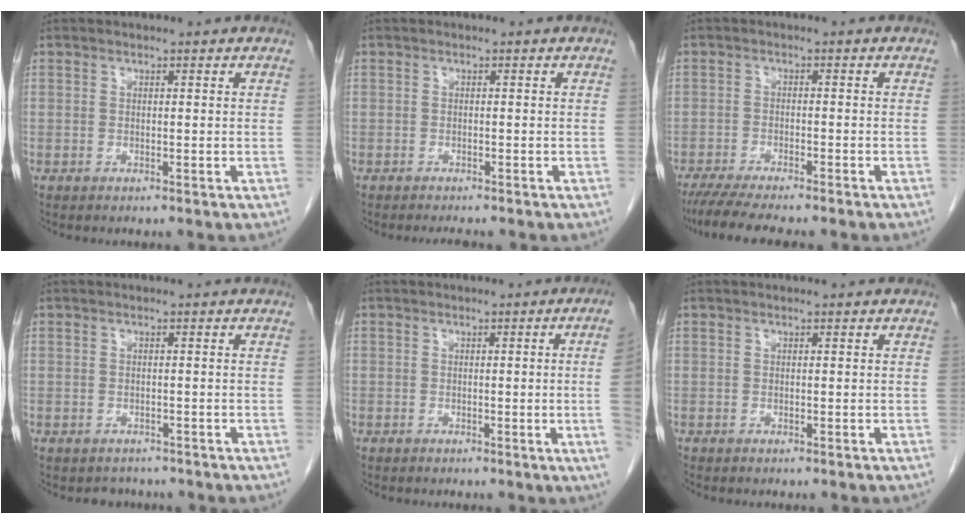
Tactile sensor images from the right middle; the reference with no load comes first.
{"total": 2.0, "force": [-1.8, 0.2, 0.9], "torque": [-0.014, -0.006, -0.021]}
{"total": 8.9, "force": [-7.6, 0.6, 4.7], "torque": [-0.066, -0.017, -0.117]}
{"total": 2.2, "force": [-1.9, 1.1, -0.1], "torque": [-0.007, -0.002, -0.028]}
{"total": 4.9, "force": [-0.4, -1.8, 4.6], "torque": [-0.044, -0.006, -0.005]}
{"total": 0.0}